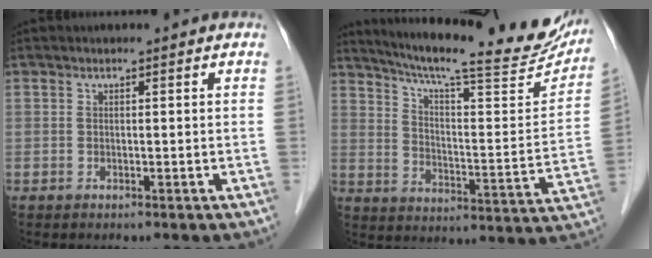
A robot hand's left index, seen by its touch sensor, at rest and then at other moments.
{"total": 25.4, "force": [22.1, 3.3, 12.1], "torque": [-0.187, -0.040, 0.289]}